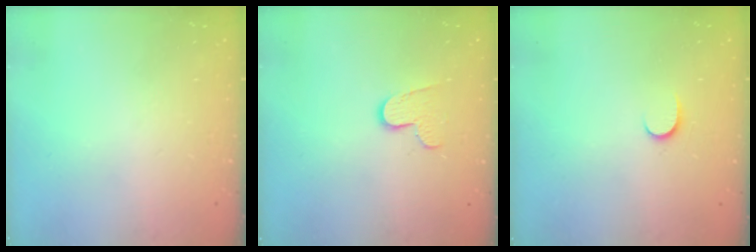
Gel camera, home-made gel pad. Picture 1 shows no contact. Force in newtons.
{"total": 7.2, "press": 7.2, "slide": 0.4}
{"total": 3.8, "press": 3.8, "slide": 0.4}